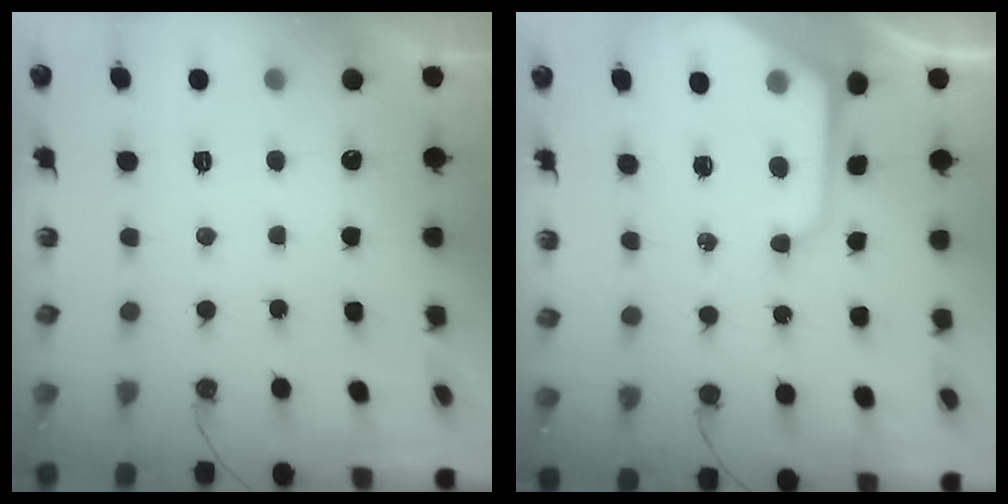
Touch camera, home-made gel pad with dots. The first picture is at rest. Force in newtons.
{"total": 10.9, "press": 10.8, "slide": 1.3}